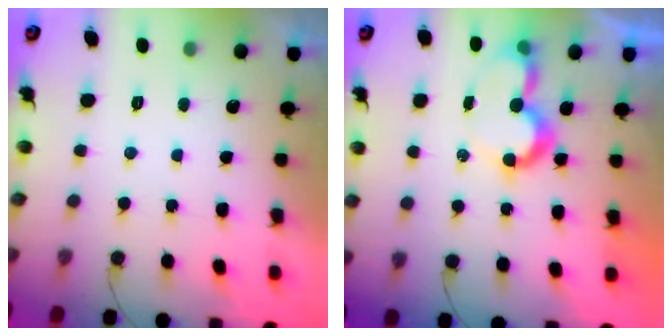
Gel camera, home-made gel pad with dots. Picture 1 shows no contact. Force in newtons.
{"total": 8.8, "press": 8.7, "slide": 0.7}